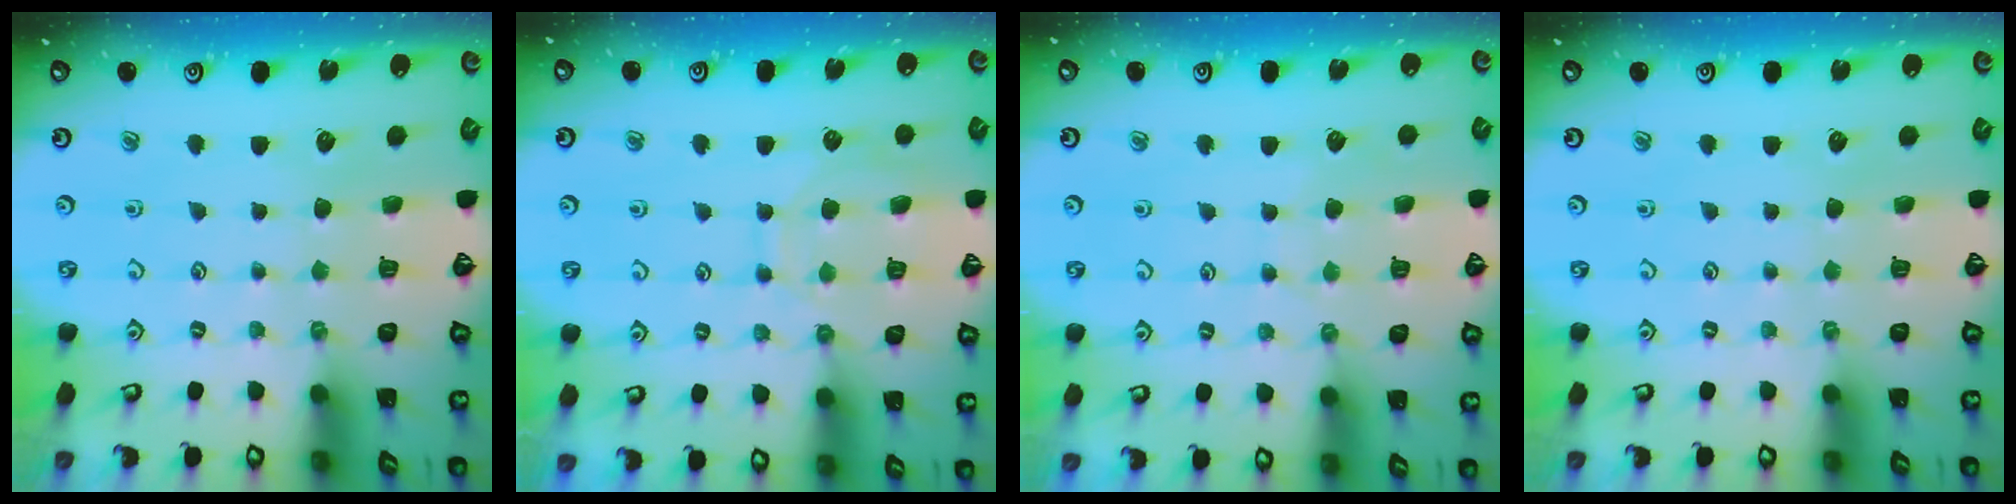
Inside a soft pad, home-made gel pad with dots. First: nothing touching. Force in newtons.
{"total": 9.7, "press": 9.7, "slide": 0.8}
{"total": 3.6, "press": 3.6, "slide": 0.4}
{"total": 0.0}